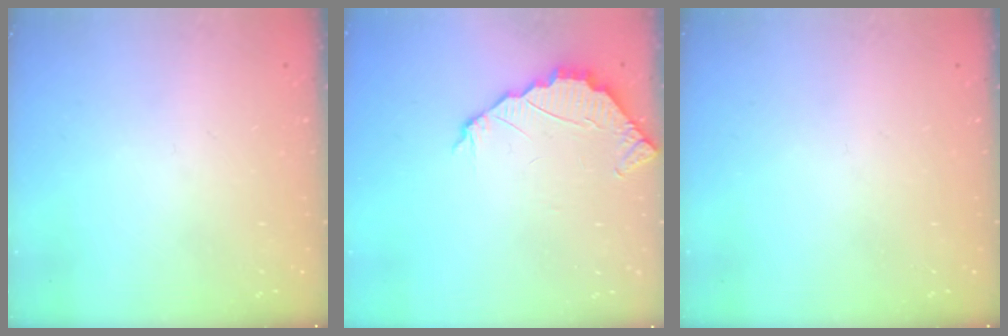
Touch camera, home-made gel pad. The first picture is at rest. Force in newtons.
{"total": 2.4, "press": 2.4, "slide": 0.2}
{"total": 0.0}